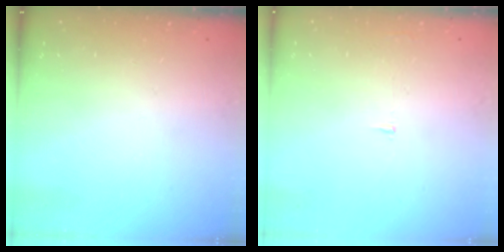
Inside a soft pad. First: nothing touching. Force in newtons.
{"total": 2.5, "press": 2.5, "slide": 0.2}